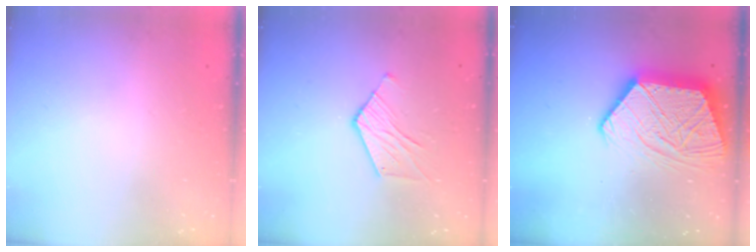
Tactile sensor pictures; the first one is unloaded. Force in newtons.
{"total": 6.5, "press": 6.5, "slide": 0.3}
{"total": 18.2, "press": 18.1, "slide": 1.6}